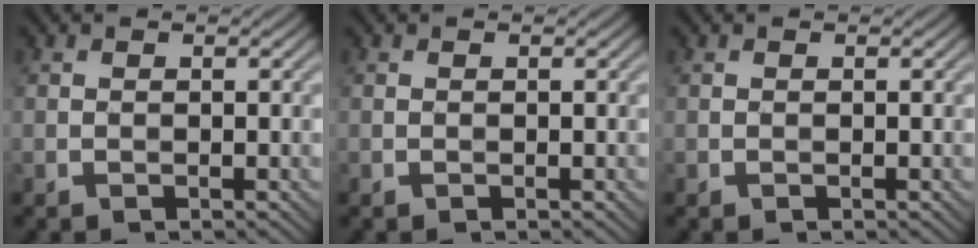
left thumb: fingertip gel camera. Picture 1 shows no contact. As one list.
[{"total": 0.0}, {"total": 0.0}]